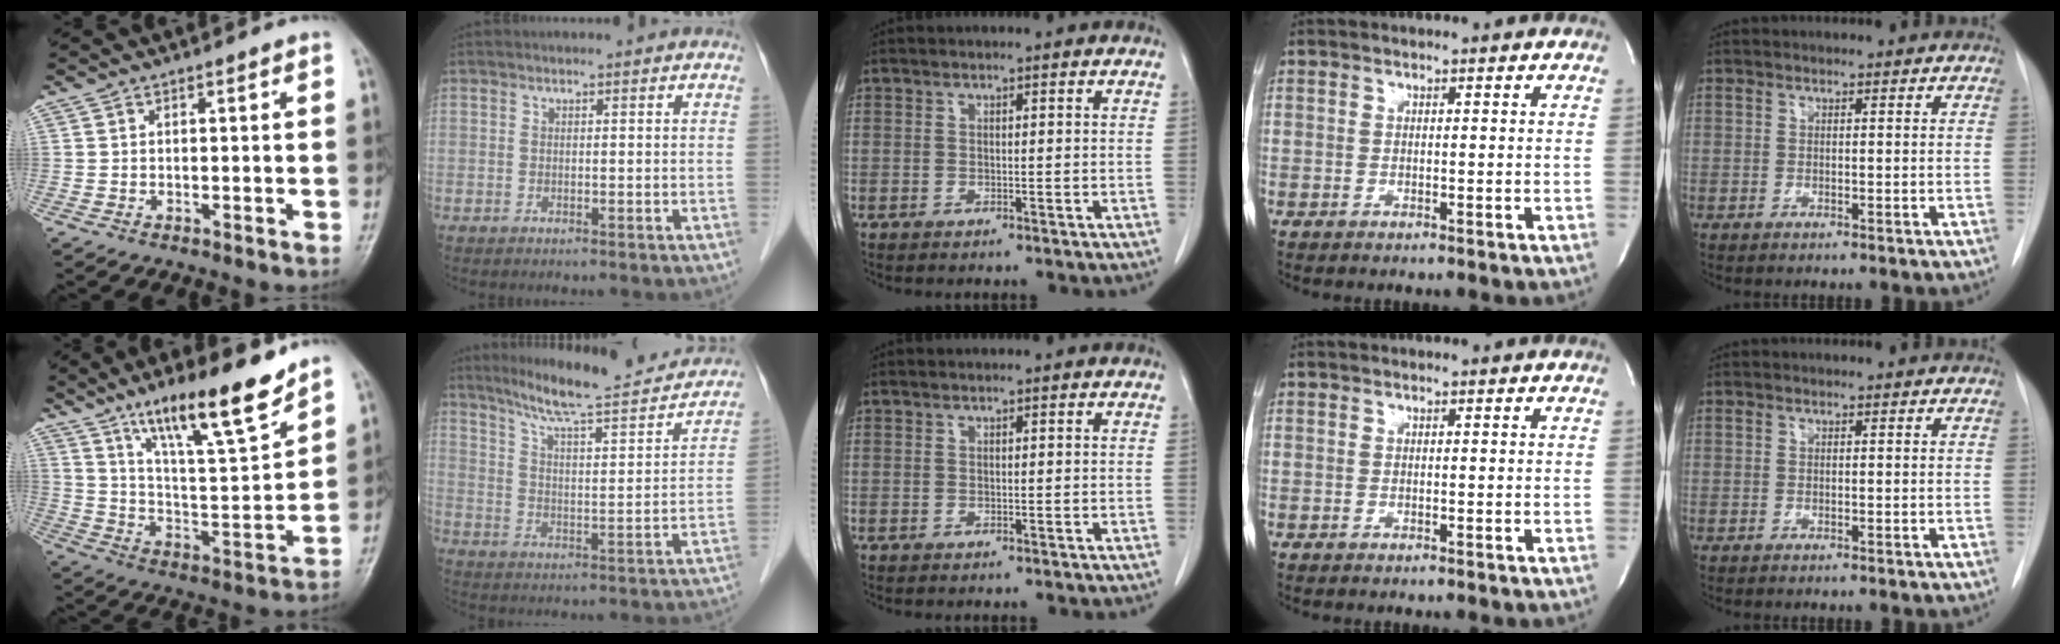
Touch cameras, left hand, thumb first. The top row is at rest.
{"thumb": {"total": 17.5, "force": [12.2, 3.5, 12.0], "torque": [-0.175, -0.072, 0.213]}, "index": {"total": 18.7, "force": [16.8, 1.5, 7.9], "torque": [-0.123, -0.020, 0.238]}}